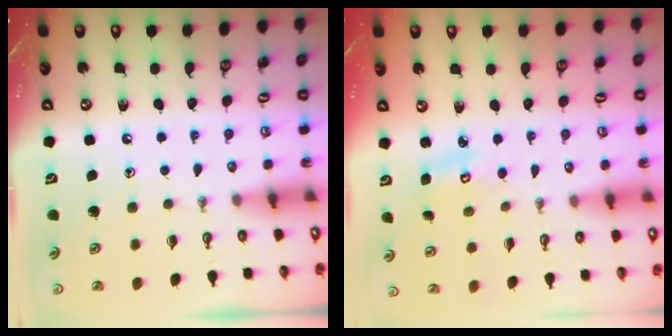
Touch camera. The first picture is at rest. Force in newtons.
{"total": 4.5, "press": 4.5, "slide": 0.4}